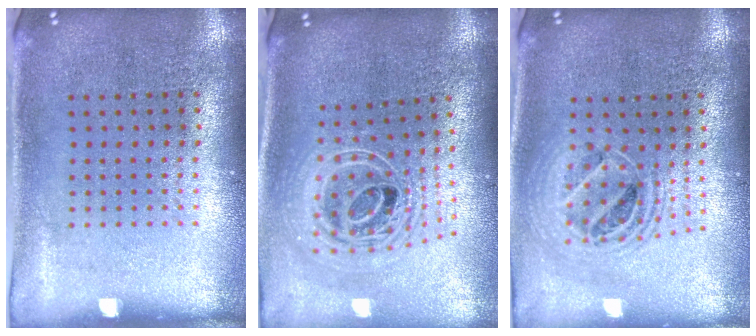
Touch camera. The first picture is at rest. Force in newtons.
{"total": 2.5, "press": 1.8, "slide": 1.8}
{"total": 1.8, "press": 1.5, "slide": 1.0}